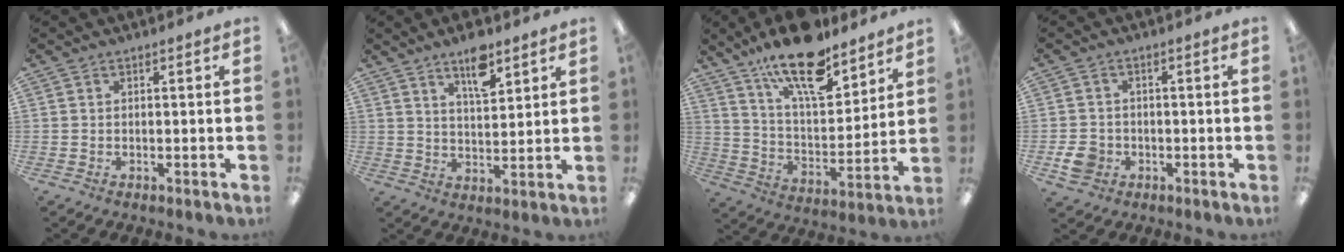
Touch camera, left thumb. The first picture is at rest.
{"total": 8.9, "force": [6.1, 3.7, 5.4], "torque": [-0.079, -0.030, 0.102]}
{"total": 19.0, "force": [14.1, 6.8, 10.8], "torque": [-0.179, -0.083, 0.239]}
{"total": 4.8, "force": [-1.6, 4.0, 2.2], "torque": [-0.038, 0.003, -0.029]}